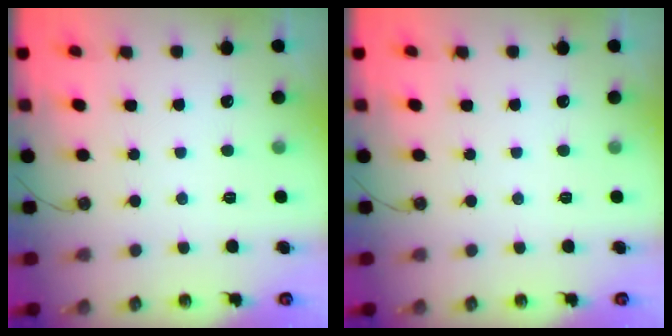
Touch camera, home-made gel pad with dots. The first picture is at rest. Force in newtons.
{"total": 0.0}